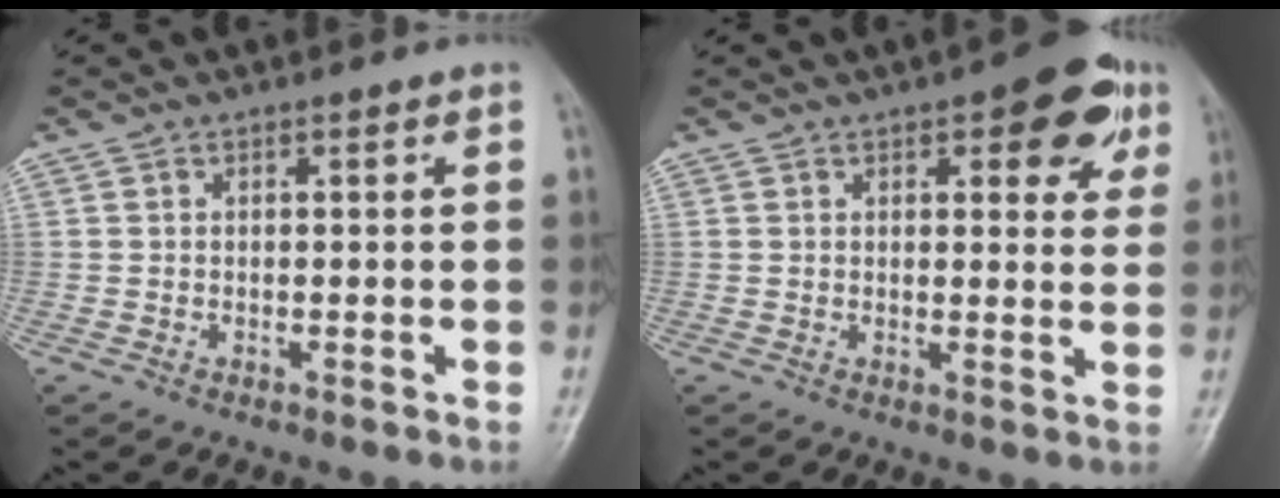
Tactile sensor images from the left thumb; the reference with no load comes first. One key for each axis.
{"total": 9.6, "fx": 4.6, "fy": 4.0, "fz": 7.4, "tx": -0.057, "ty": -0.011, "tz": 0.049}